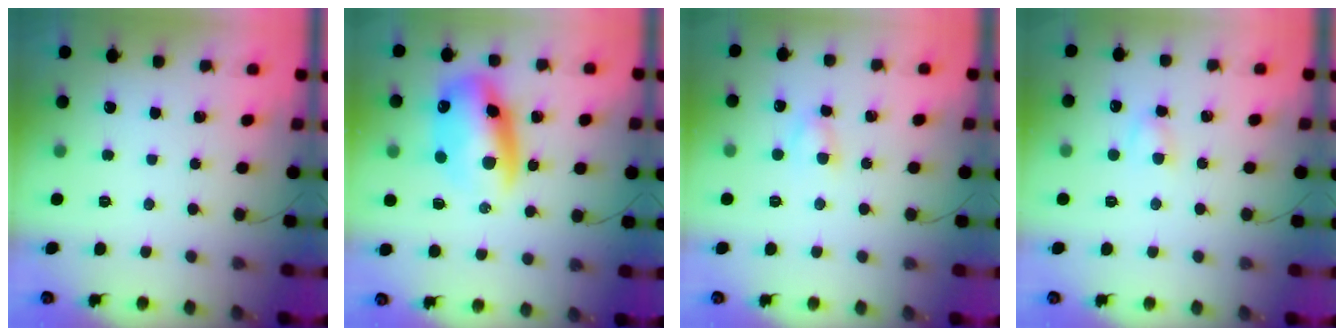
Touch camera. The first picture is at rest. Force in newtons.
{"total": 13.6, "press": 13.1, "slide": 3.5}
{"total": 3.5, "press": 3.4, "slide": 1.1}
{"total": 3.1, "press": 2.9, "slide": 1.1}